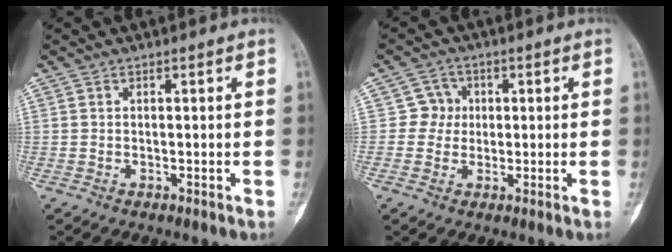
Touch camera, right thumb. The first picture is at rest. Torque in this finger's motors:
{"motor_torque": [-0.09, -0.13, 0.34, -0.18, 0.08]}